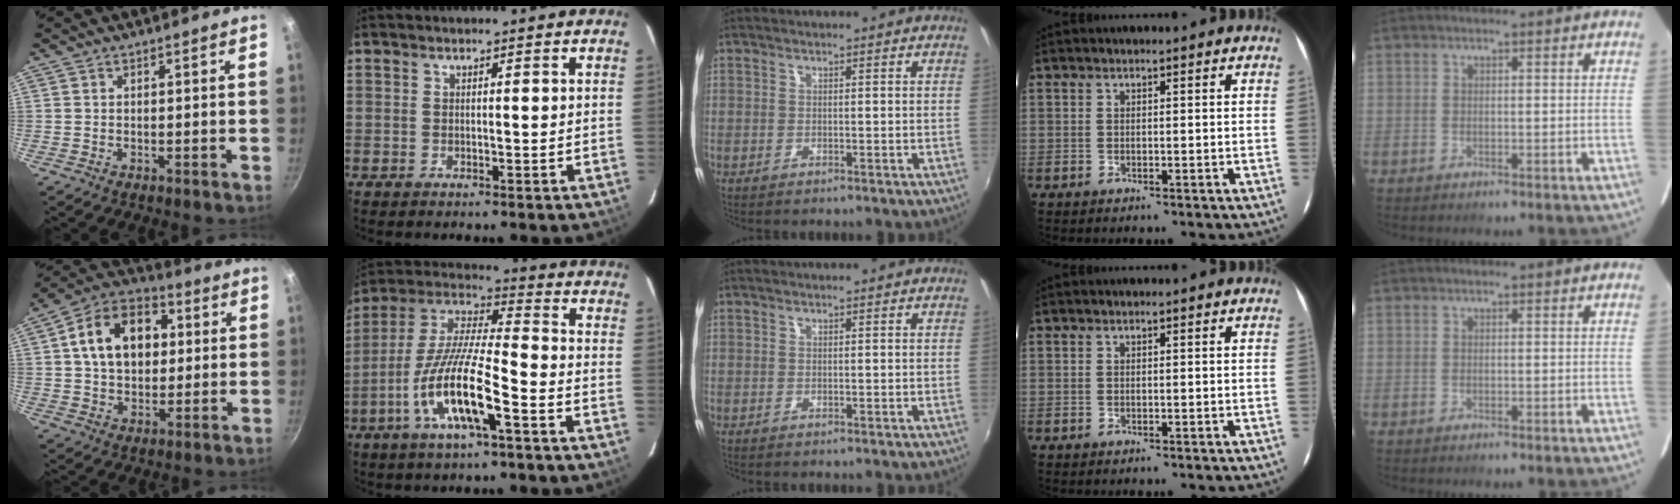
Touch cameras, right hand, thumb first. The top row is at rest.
{"thumb": {"total": 16.0, "force": [3.1, 11.3, 10.8], "torque": [-0.149, 0.022, 0.038]}, "index": {"total": 15.4, "force": [-6.8, 2.5, 13.6], "torque": [-0.273, -0.011, -0.137]}}